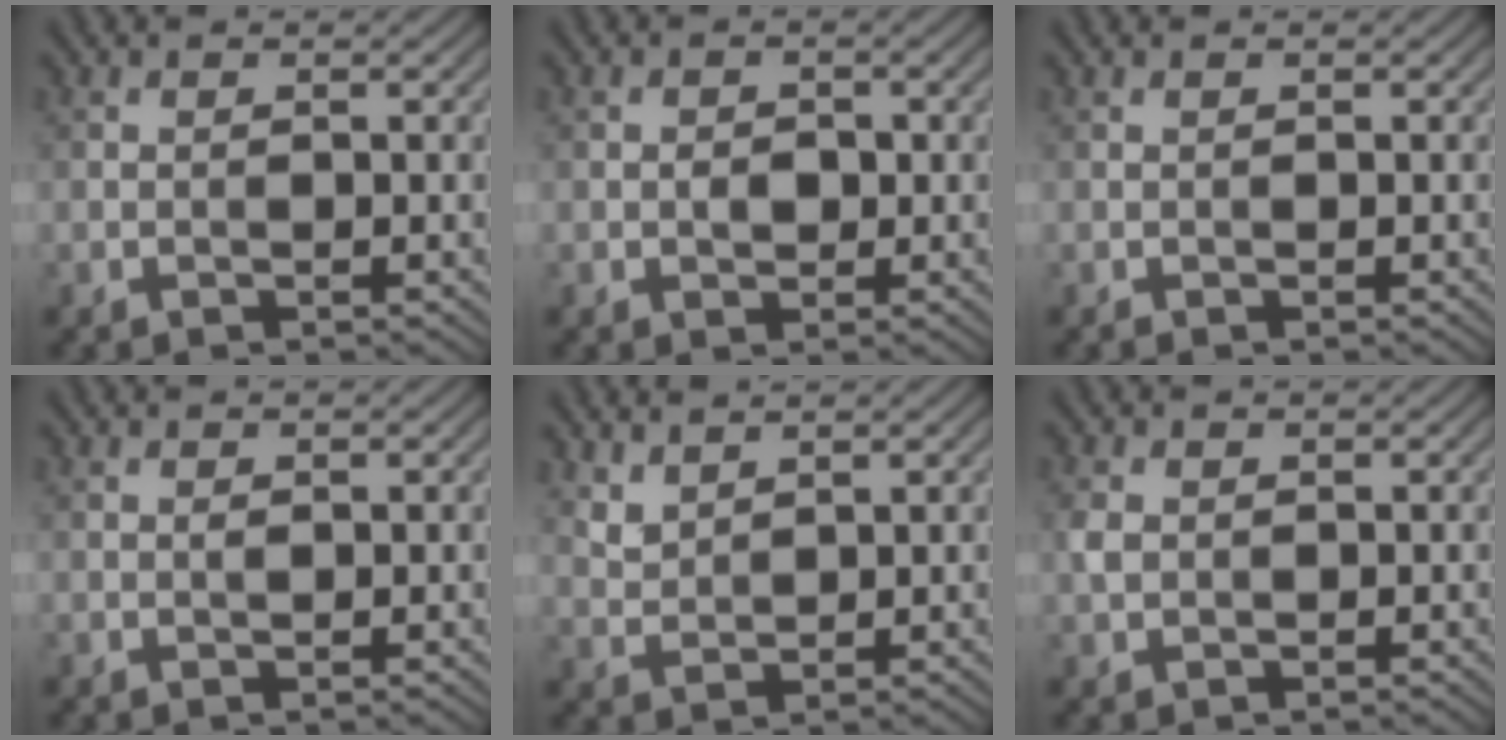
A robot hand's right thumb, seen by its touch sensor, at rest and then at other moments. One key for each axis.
{"total": 1.8, "fx": -0.2, "fy": 1.4, "fz": 1.1, "tx": -0.023, "ty": -0.006, "tz": -0.006}
{"total": 0.0}
{"total": 0.6, "fx": 0.1, "fy": 0.3, "fz": 0.5, "tx": -0.011, "ty": -0.001, "tz": 0.002}
{"total": 2.8, "fx": 2.3, "fy": 1.0, "fz": 1.1, "tx": -0.033, "ty": -0.003, "tz": 0.056}
{"total": 1.6, "fx": 0.2, "fy": 1.2, "fz": 1.0, "tx": -0.029, "ty": 0.002, "tz": 0.005}